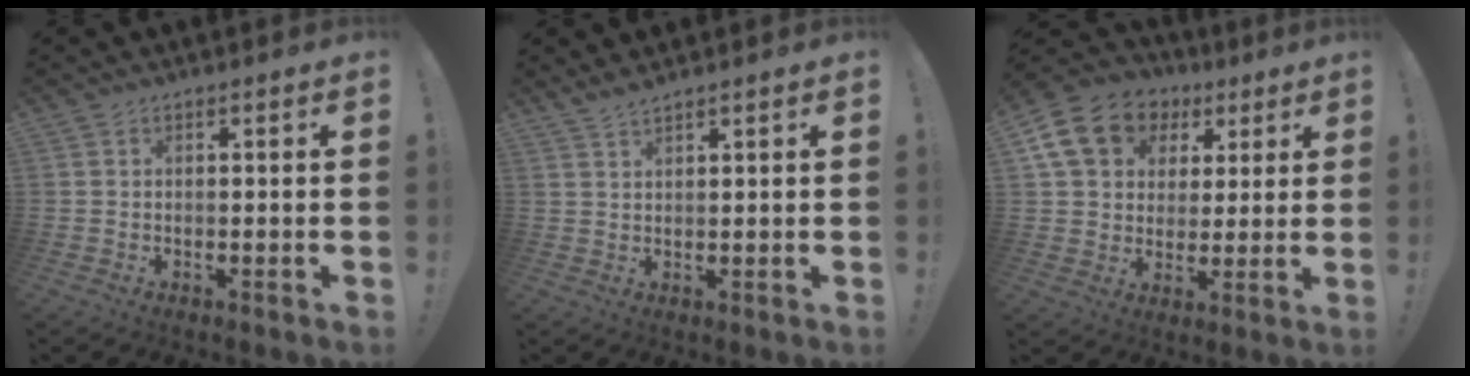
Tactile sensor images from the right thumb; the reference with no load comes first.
{"total": 2.4, "force": [2.2, 0.2, 1.0], "torque": [-0.022, -0.011, 0.039]}
{"total": 16.2, "force": [6.9, 12.3, 8.1], "torque": [-0.121, -0.022, 0.131]}